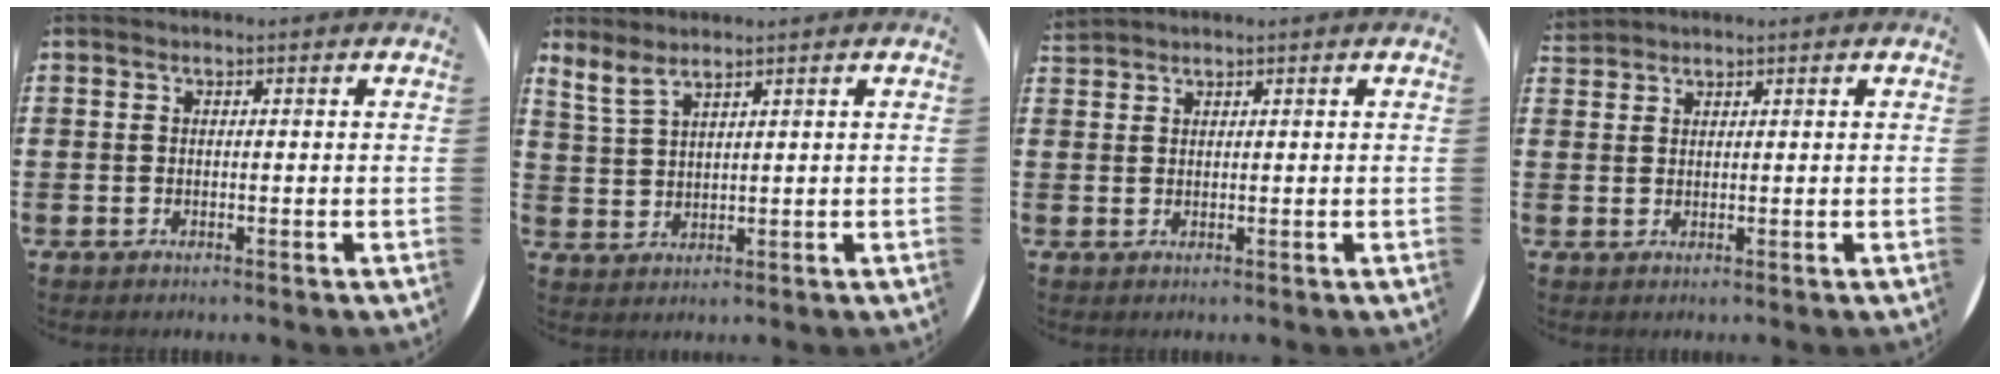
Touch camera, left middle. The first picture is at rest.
{"total": 2.9, "force": [2.6, 0.4, 1.1], "torque": [-0.028, -0.003, 0.049]}
{"total": 1.1, "force": [1.1, -0.1, -0.3], "torque": [0.002, -0.001, 0.022]}
{"total": 1.4, "force": [1.3, 0.0, -0.3], "torque": [0.002, -0.002, 0.027]}